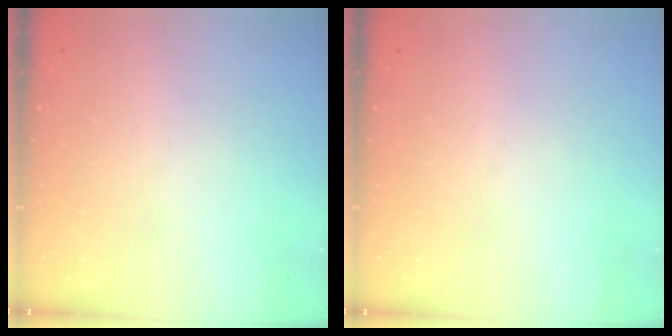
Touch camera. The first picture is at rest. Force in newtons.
{"total": 0.0}